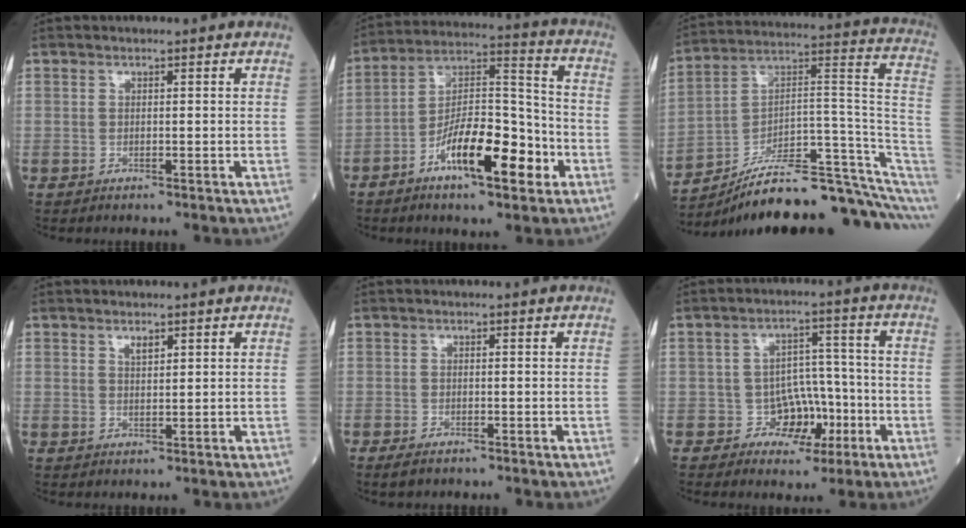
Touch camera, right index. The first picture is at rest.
{"total": 14.5, "force": [-6.4, 4.0, 12.4], "torque": [-0.215, 0.012, -0.108]}
{"total": 21.3, "force": [-16.1, 1.9, 13.8], "torque": [-0.135, 0.063, -0.247]}
{"total": 1.6, "force": [1.1, 0.6, 1.0], "torque": [-0.019, 0.000, 0.022]}
{"total": 1.8, "force": [-1.3, 0.6, 1.0], "torque": [-0.023, -0.003, -0.020]}
{"total": 5.9, "force": [-2.3, 4.9, 2.4], "torque": [-0.013, 0.024, -0.030]}